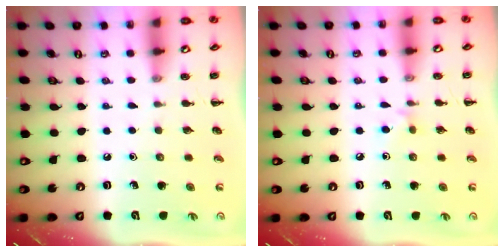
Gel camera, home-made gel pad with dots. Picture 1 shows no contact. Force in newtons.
{"total": 4.0, "press": 3.6, "slide": 1.6}